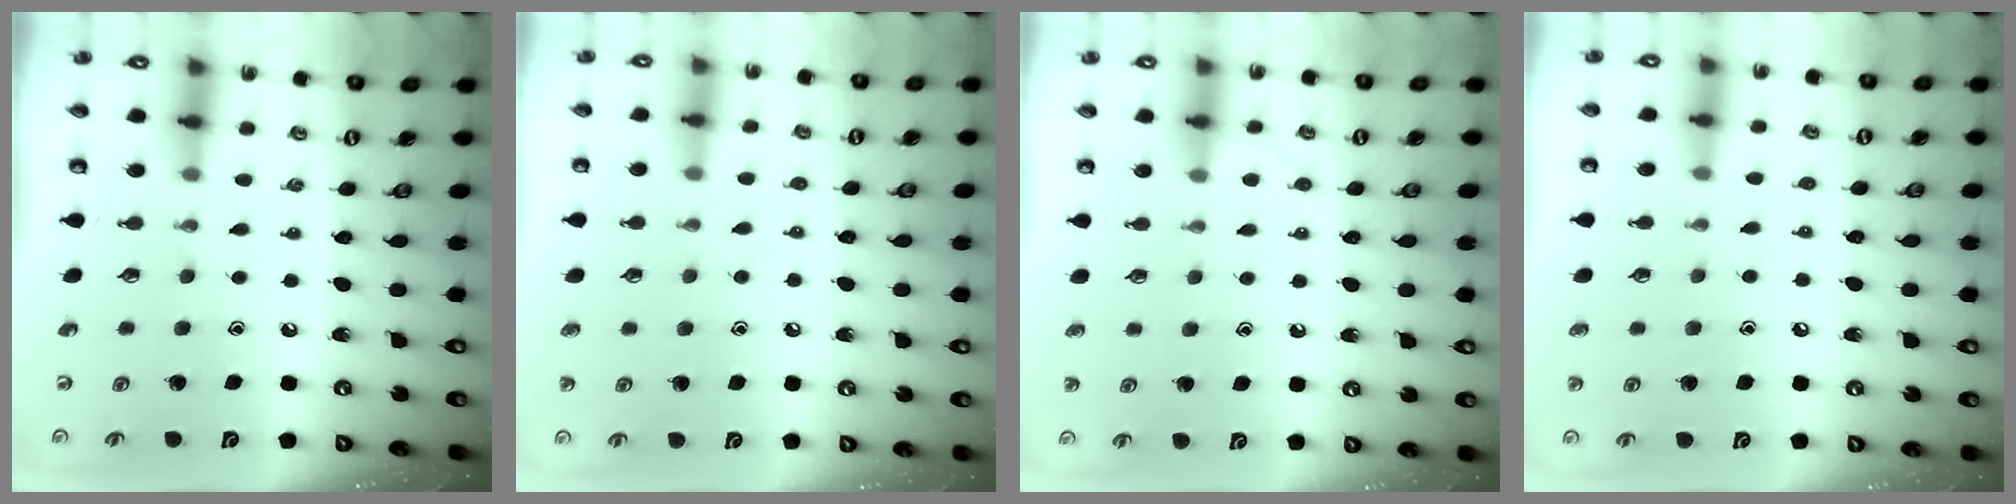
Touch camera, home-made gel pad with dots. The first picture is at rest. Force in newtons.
{"total": 6.2, "press": 6.1, "slide": 0.6}
{"total": 5.5, "press": 5.5, "slide": 0.7}
{"total": 4.9, "press": 4.9, "slide": 0.7}